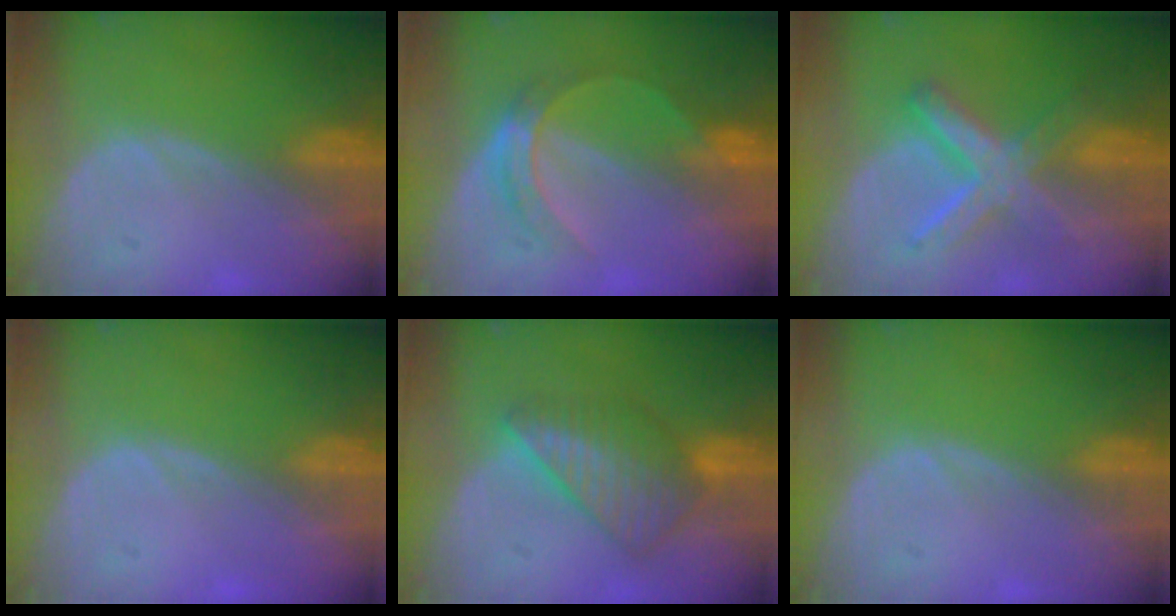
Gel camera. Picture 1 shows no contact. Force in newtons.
{"total": 5.0, "press": 4.7, "slide": 1.6}
{"total": 7.6, "press": 7.6, "slide": 0.5}
{"total": 0.5, "press": 0.1, "slide": 0.5}
{"total": 7.8, "press": 7.1, "slide": 3.4}
{"total": 0.0}